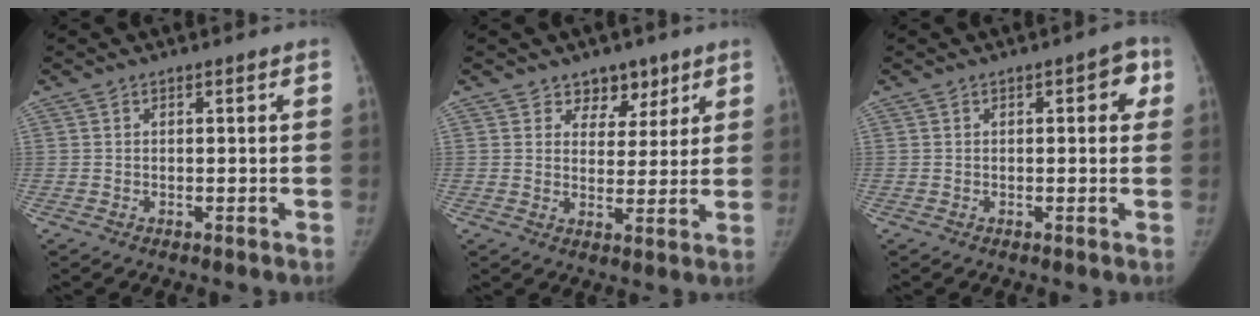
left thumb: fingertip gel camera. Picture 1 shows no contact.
{"total": 5.7, "force": [3.9, 4.0, 1.1], "torque": [0.023, -0.021, 0.059]}
{"total": 3.7, "force": [1.1, 1.8, 3.0], "torque": [-0.014, 0.004, 0.005]}